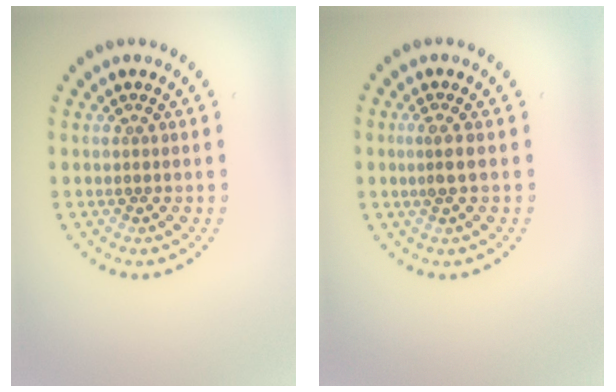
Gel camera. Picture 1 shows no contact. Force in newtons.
{"total": 1.8, "press": 1.3, "slide": 1.2}